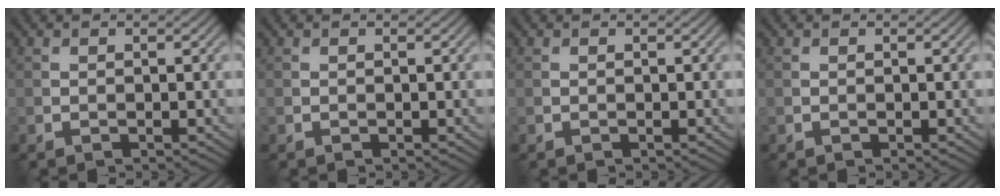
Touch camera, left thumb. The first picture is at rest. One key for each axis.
{"total": 0.0}
{"total": 0.0}
{"total": 0.0}